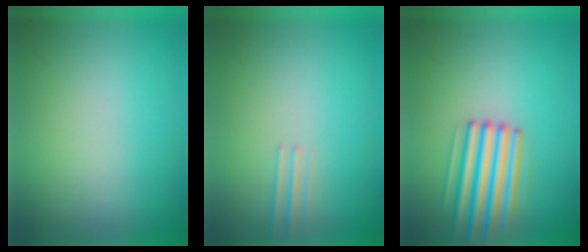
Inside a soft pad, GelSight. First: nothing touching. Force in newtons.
{"total": 1.2}
{"total": 4.2}